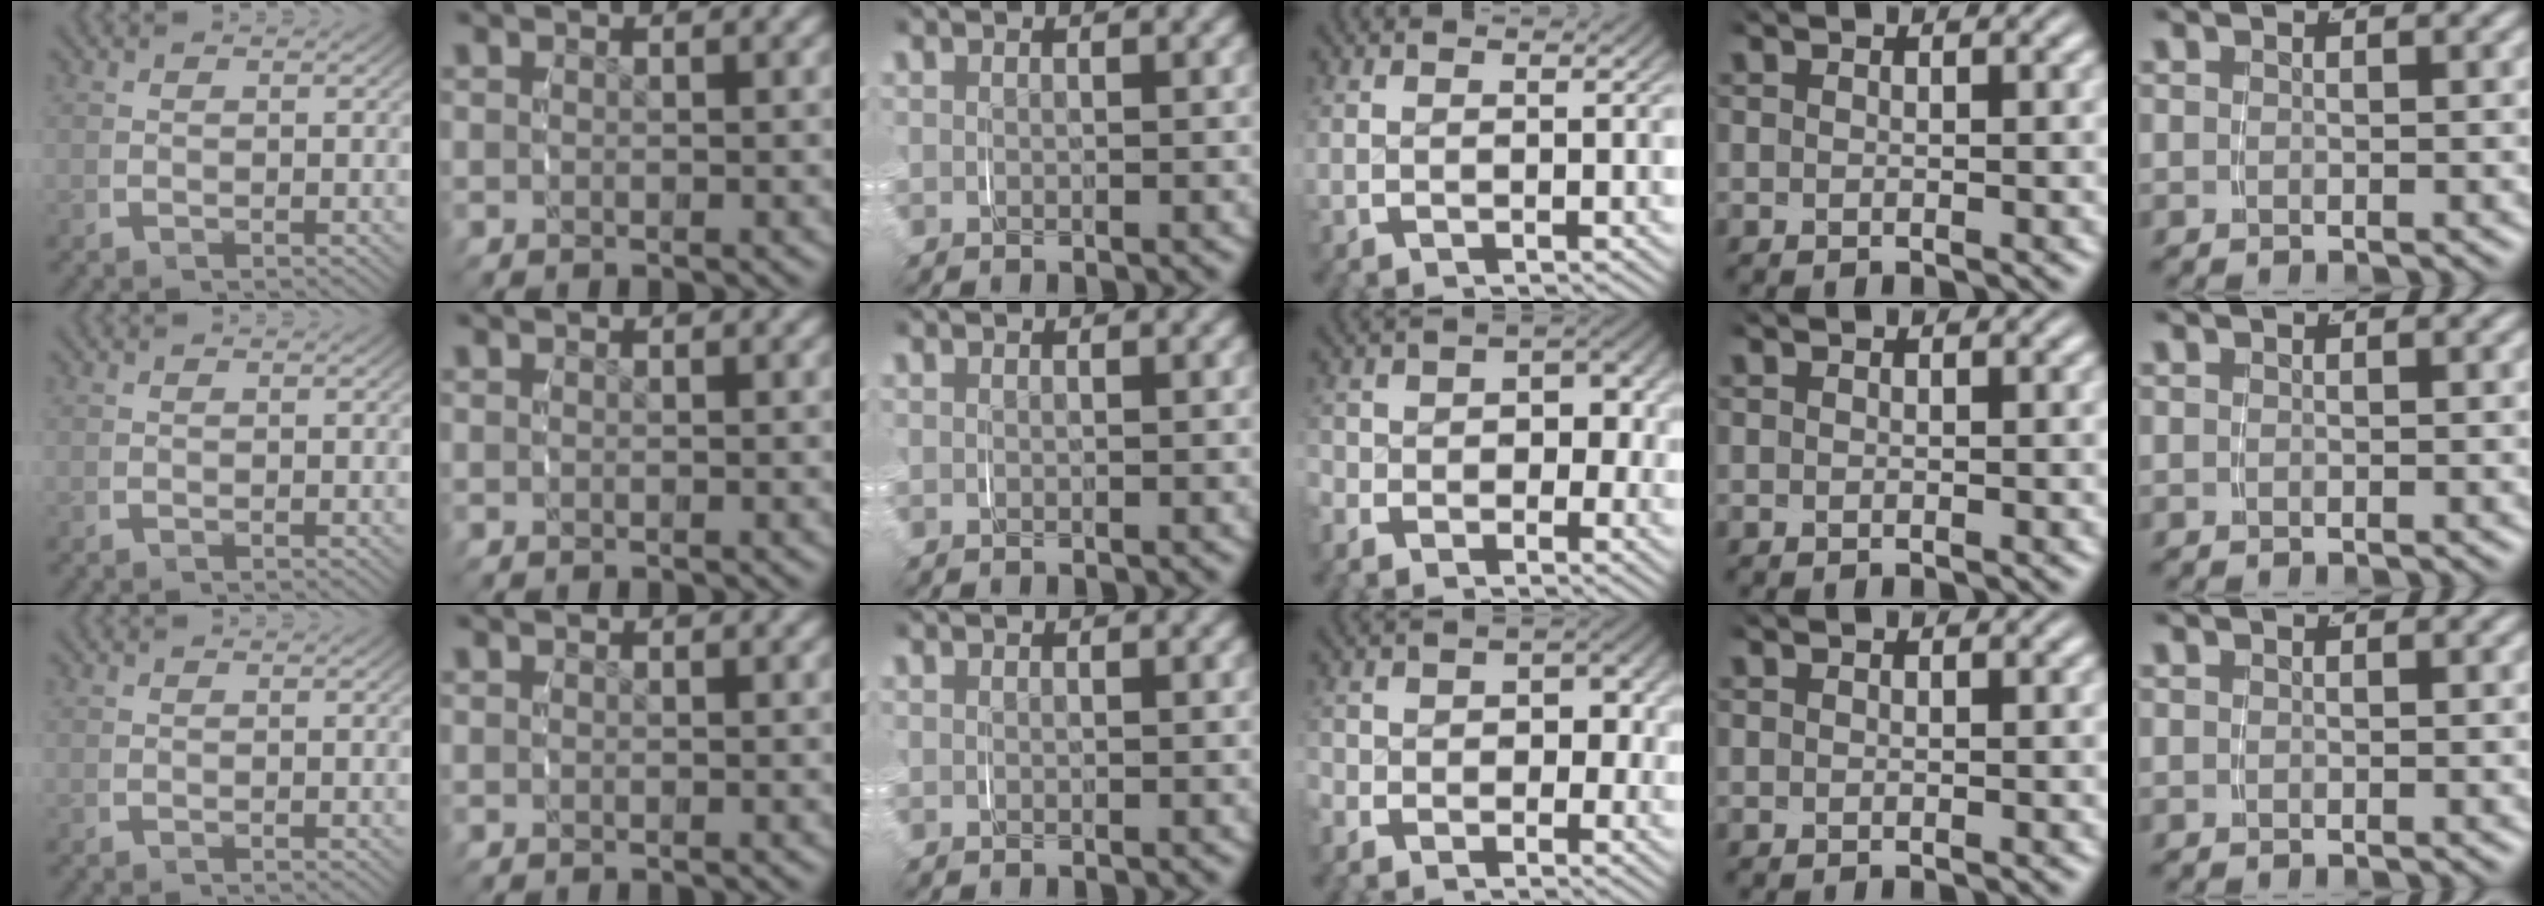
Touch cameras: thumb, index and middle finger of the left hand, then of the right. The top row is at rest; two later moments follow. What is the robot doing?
{"motion": "grasp_and_lifting", "object": "jewelry box"}